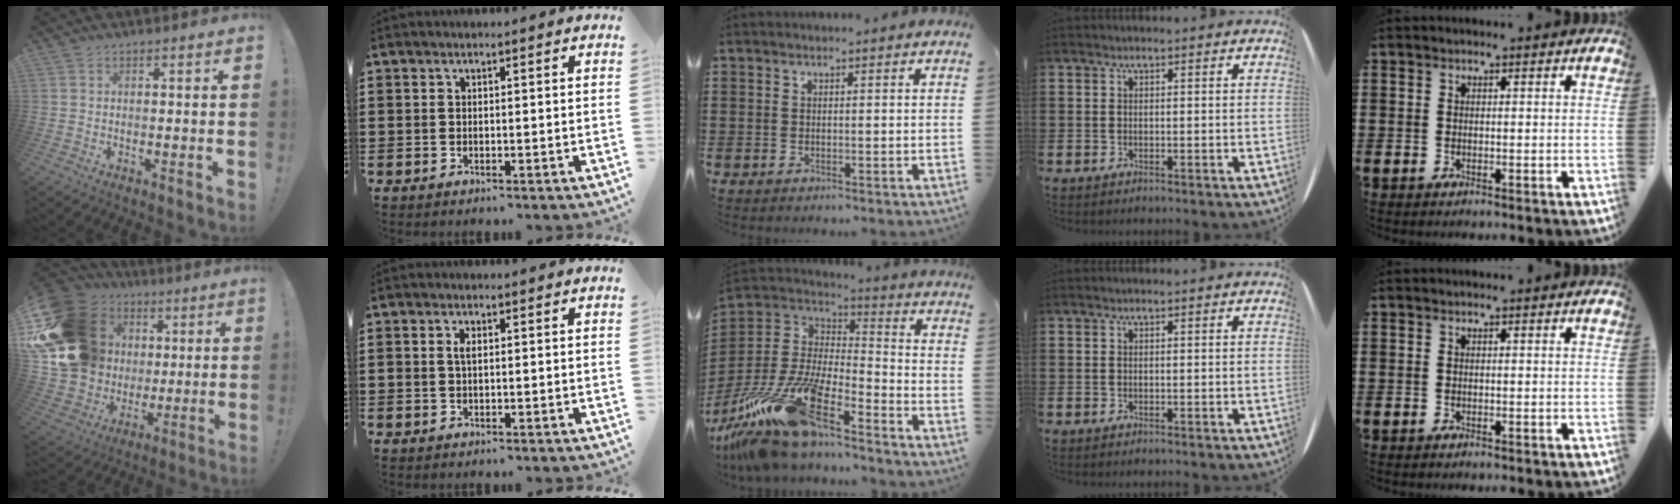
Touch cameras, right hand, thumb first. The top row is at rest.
{"thumb": {"total": 24.1, "force": [5.7, 19.8, 12.6], "torque": [-0.217, -0.018, 0.160]}, "index": {"total": 1.7, "force": [0.3, 0.8, 1.5], "torque": [-0.032, 0.006, 0.004]}, "middle": {"total": 16.9, "force": [-12.8, 3.8, 10.4], "torque": [-0.240, 0.015, -0.244]}}